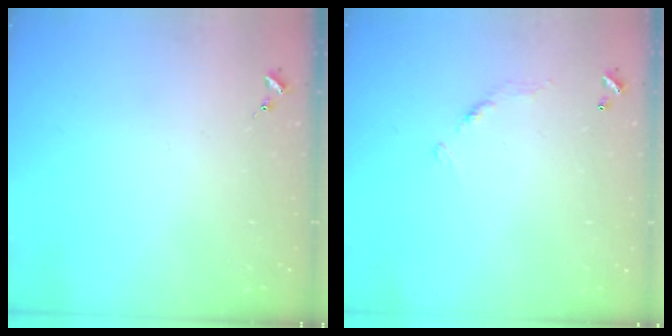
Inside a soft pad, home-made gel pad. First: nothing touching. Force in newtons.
{"total": 6.0, "press": 6.0, "slide": 0.4}